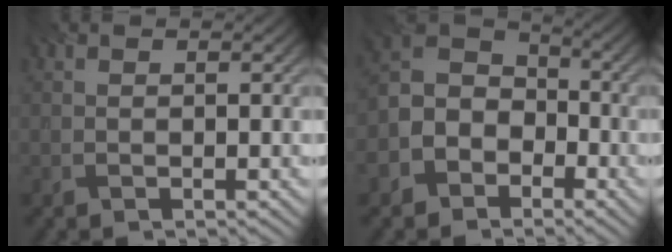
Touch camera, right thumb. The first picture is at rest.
{"total": 8.2, "force": [-4.1, 6.1, 3.6], "torque": [-0.081, -0.010, -0.094]}